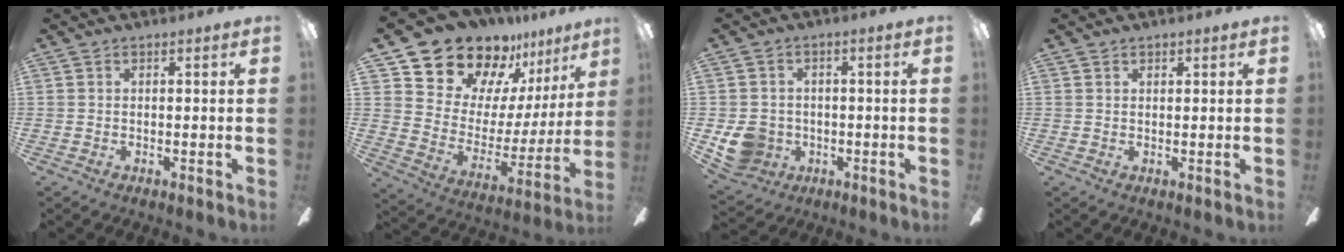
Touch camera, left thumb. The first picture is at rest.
{"total": 18.0, "force": [15.8, 8.2, 2.8], "torque": [-0.081, -0.134, 0.299]}
{"total": 7.8, "force": [-1.7, 7.1, 2.8], "torque": [-0.063, 0.011, -0.028]}
{"total": 0.8, "force": [0.7, 0.4, 0.0], "torque": [-0.001, 0.000, 0.014]}